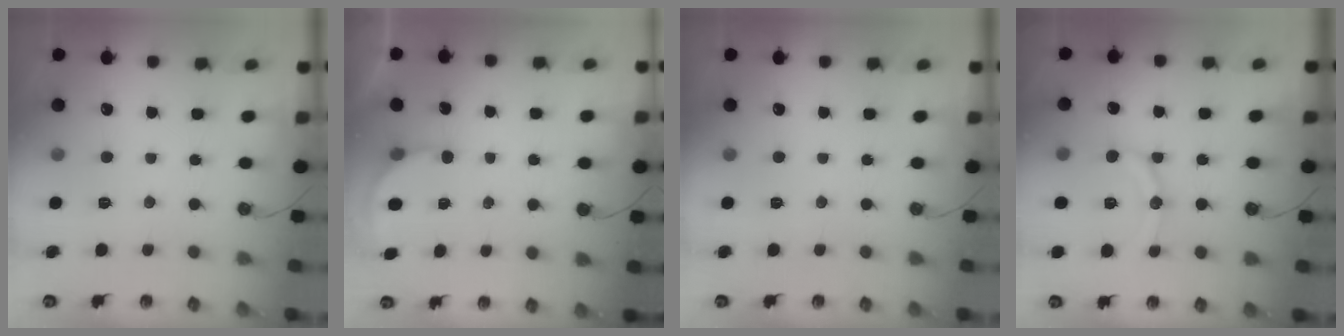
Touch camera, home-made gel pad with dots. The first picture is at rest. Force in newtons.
{"total": 2.7, "press": 2.7, "slide": 0.5}
{"total": 0.0}
{"total": 11.7, "press": 11.4, "slide": 2.7}